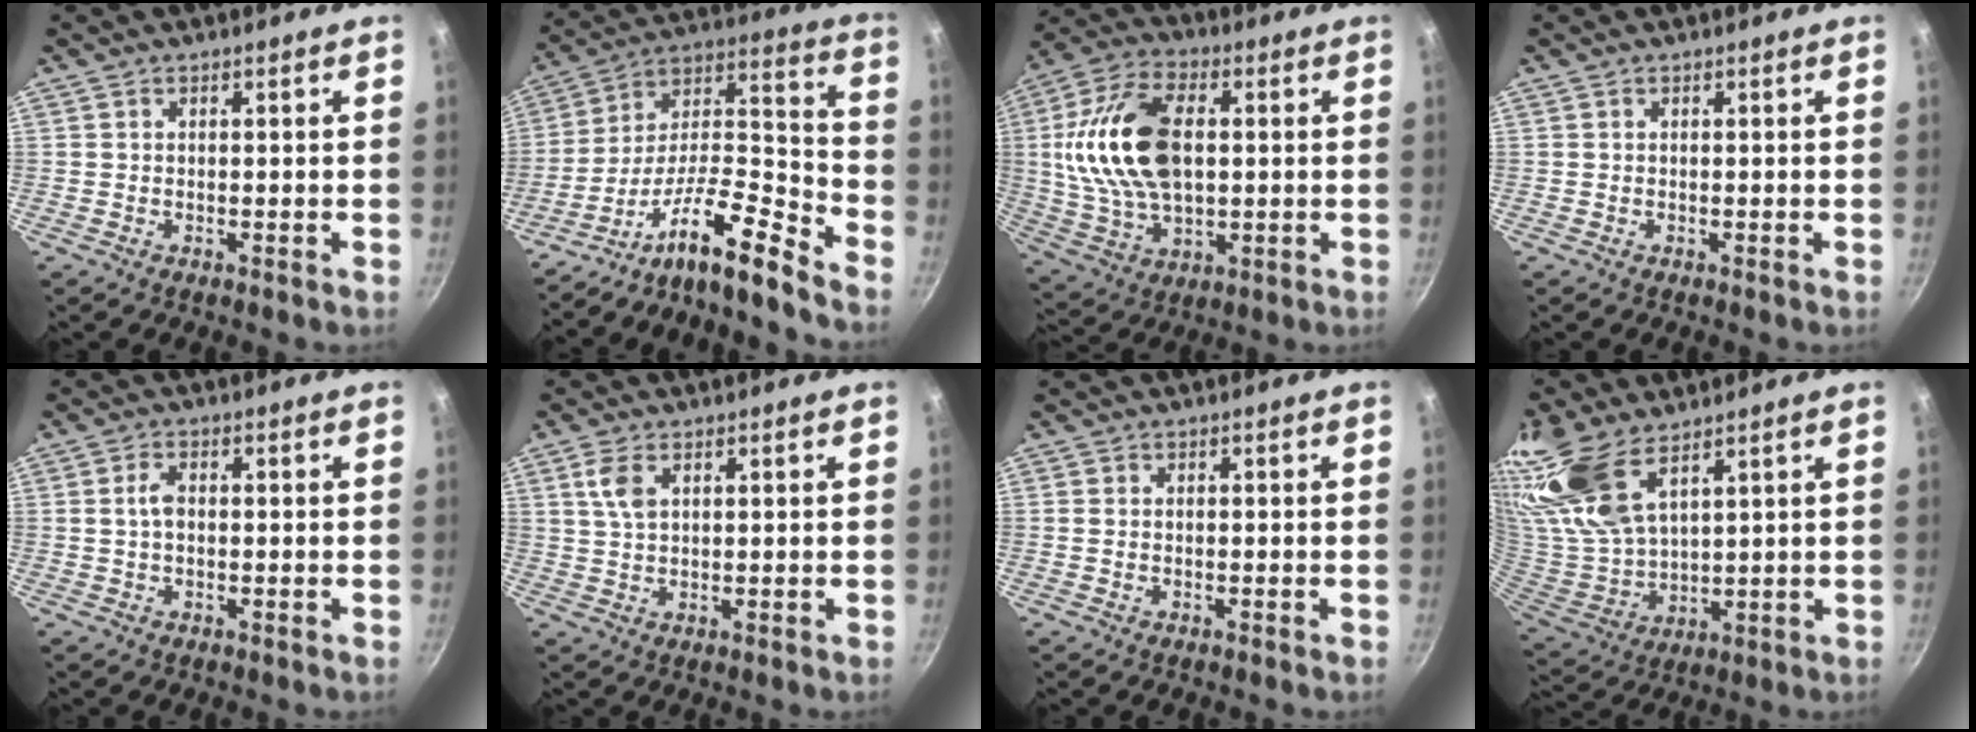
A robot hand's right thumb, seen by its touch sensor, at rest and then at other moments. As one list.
[{"total": 16.9, "force": [-12.5, 2.9, 11.0], "torque": [-0.168, 0.107, -0.232]}, {"total": 19.7, "force": [2.2, 11.8, 15.7], "torque": [-0.290, 0.010, 0.039]}, {"total": 0.0}, {"total": 3.0, "force": [0.1, 1.9, 2.3], "torque": [-0.045, 0.010, -0.001]}, {"total": 4.4, "force": [1.8, 2.4, 3.3], "torque": [-0.064, -0.004, 0.036]}, {"total": 0.7, "force": [-0.2, 0.6, 0.4], "torque": [-0.008, 0.002, -0.004]}, {"total": 17.5, "force": [11.5, 7.7, 10.7], "torque": [-0.224, -0.045, 0.245]}]